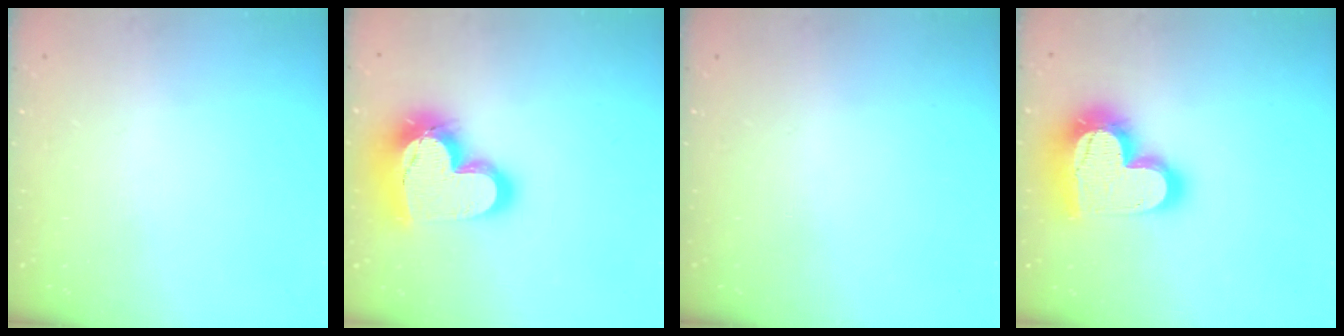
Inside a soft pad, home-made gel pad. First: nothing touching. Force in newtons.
{"total": 23.1, "press": 23.0, "slide": 1.8}
{"total": 0.0}
{"total": 23.6, "press": 23.5, "slide": 2.1}